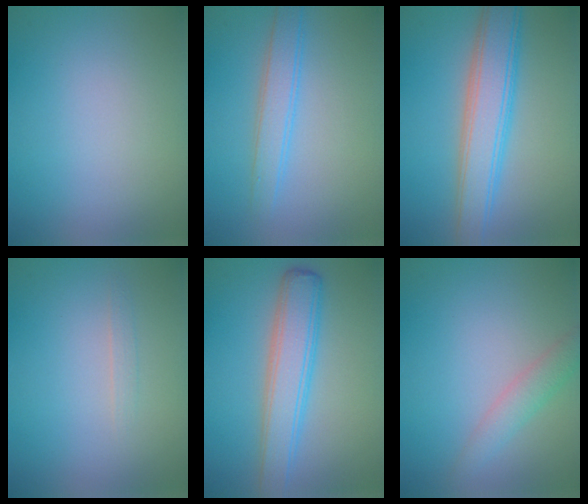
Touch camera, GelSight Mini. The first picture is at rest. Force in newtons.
{"total": 2.7, "press": 2.7, "slide": 0.1}
{"total": 6.0, "press": 6.0, "slide": 0.1}
{"total": 0.7, "press": 0.7, "slide": 0.1}
{"total": 4.9, "press": 4.9, "slide": 0.2}
{"total": 2.1, "press": 2.1, "slide": 0.1}